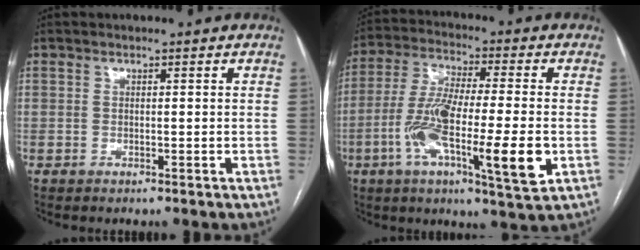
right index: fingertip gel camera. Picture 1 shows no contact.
{"total": 16.7, "force": [-4.4, 2.1, 16.0], "torque": [-0.287, -0.013, -0.075]}